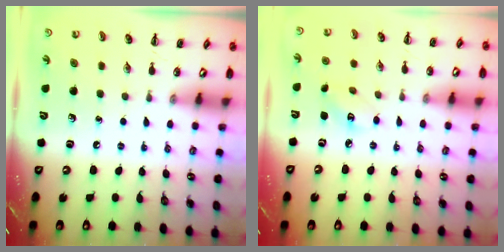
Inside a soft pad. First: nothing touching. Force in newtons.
{"total": 3.0, "press": 2.9, "slide": 0.7}